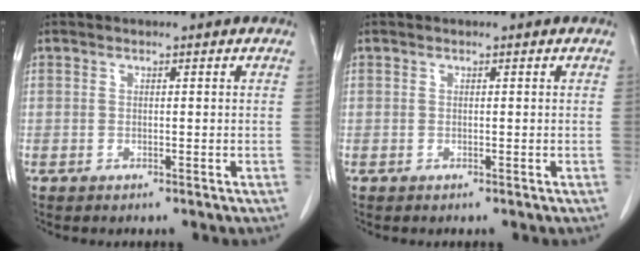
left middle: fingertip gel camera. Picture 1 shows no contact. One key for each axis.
{"total": 0.0}